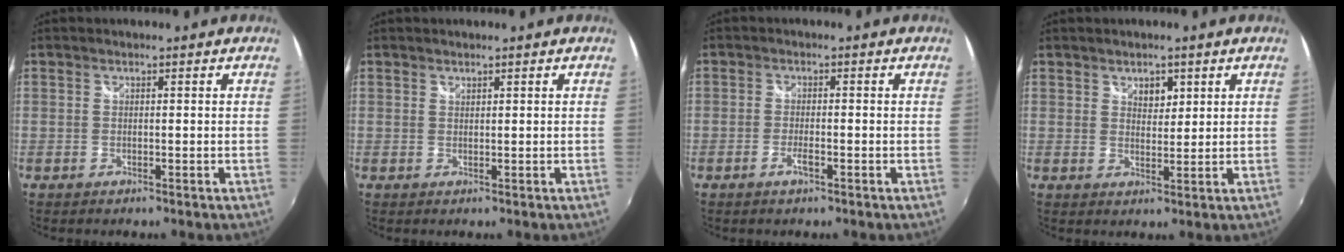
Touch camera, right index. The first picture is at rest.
{"total": 0.6, "force": [0.5, 0.1, 0.0], "torque": [0.001, 0.000, 0.010]}
{"total": 2.1, "force": [-1.2, 0.5, 1.7], "torque": [-0.040, -0.003, -0.024]}
{"total": 2.9, "force": [1.7, 1.9, 1.5], "torque": [-0.016, 0.003, 0.028]}